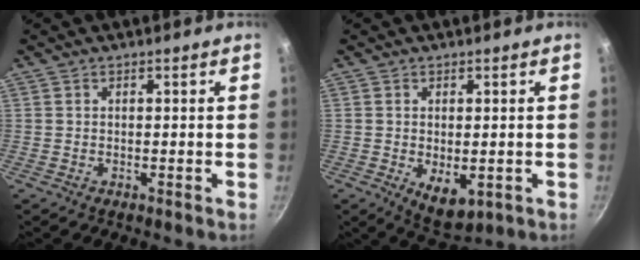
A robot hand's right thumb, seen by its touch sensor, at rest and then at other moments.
{"total": 6.4, "force": [-1.2, 3.5, 5.2], "torque": [-0.069, -0.013, -0.005]}